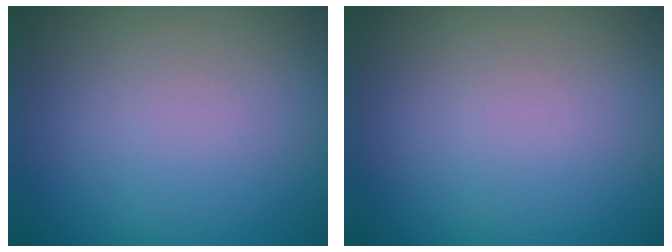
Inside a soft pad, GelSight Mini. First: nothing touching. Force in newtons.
{"total": 0.0}